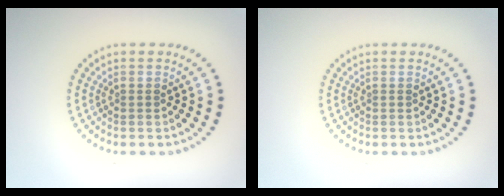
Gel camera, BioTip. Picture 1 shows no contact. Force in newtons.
{"total": 0.0}